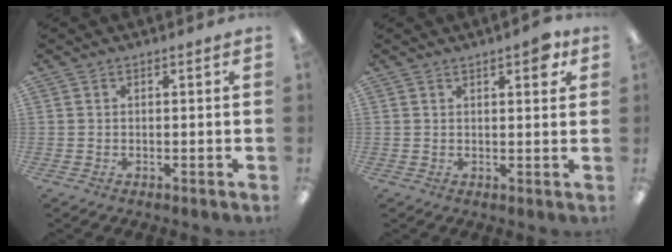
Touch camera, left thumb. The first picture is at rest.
{"total": 4.0, "force": [2.5, 1.4, 2.8], "torque": [-0.028, -0.007, 0.036]}